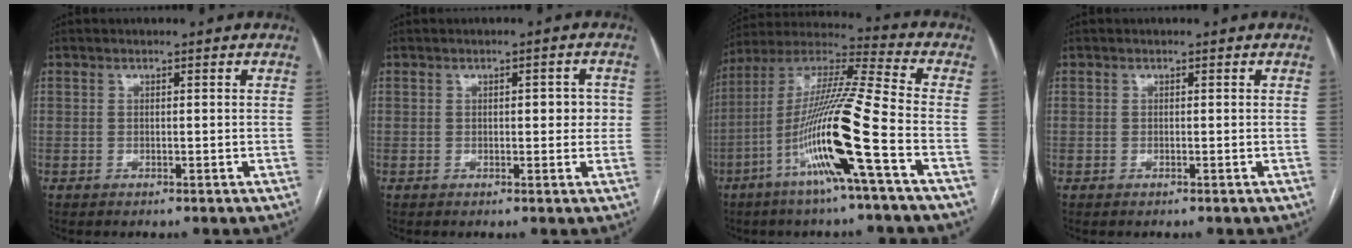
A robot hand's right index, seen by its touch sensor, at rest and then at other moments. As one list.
[{"total": 3.3, "force": [0.3, 1.6, 2.9], "torque": [-0.029, 0.009, 0.004]}, {"total": 17.7, "force": [-6.6, -1.2, 16.4], "torque": [-0.322, -0.007, -0.129]}, {"total": 0.0}]